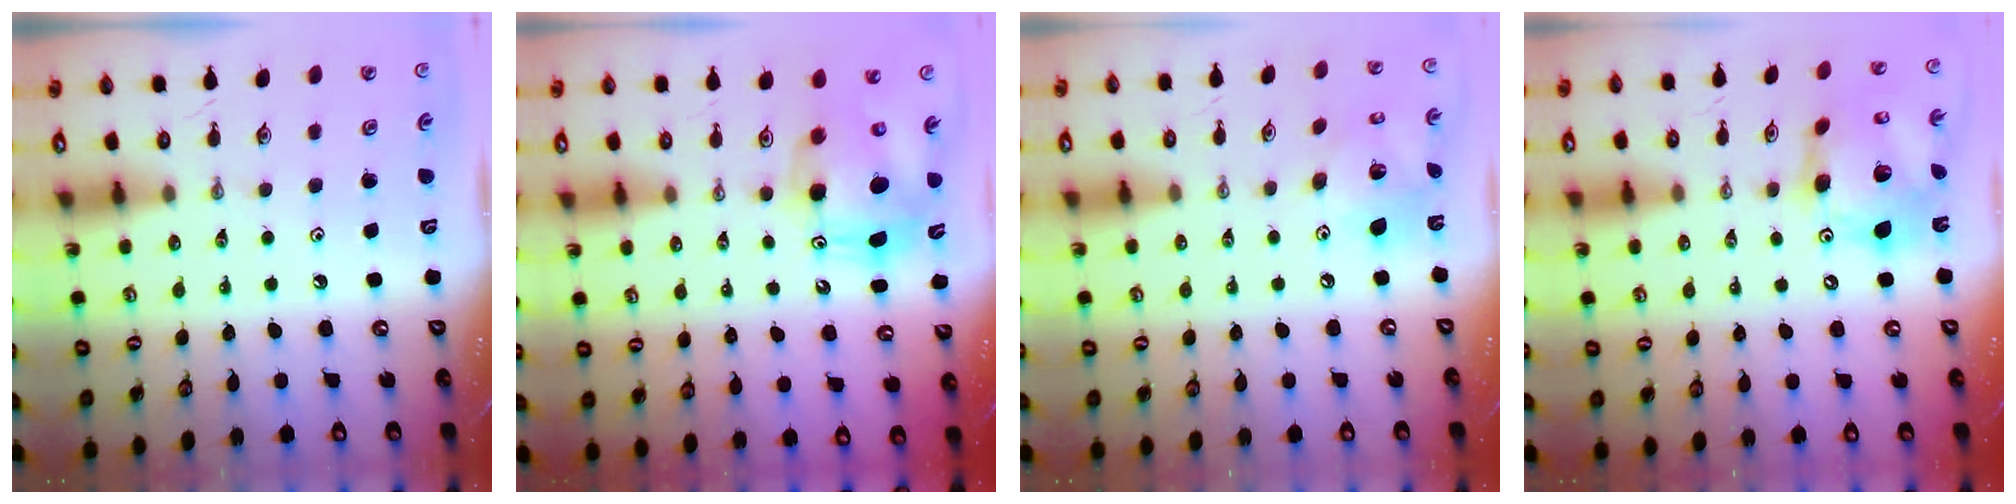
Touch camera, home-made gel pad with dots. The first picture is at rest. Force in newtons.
{"total": 11.0, "press": 10.8, "slide": 2.2}
{"total": 11.6, "press": 11.6, "slide": 1.0}
{"total": 16.3, "press": 16.2, "slide": 1.7}